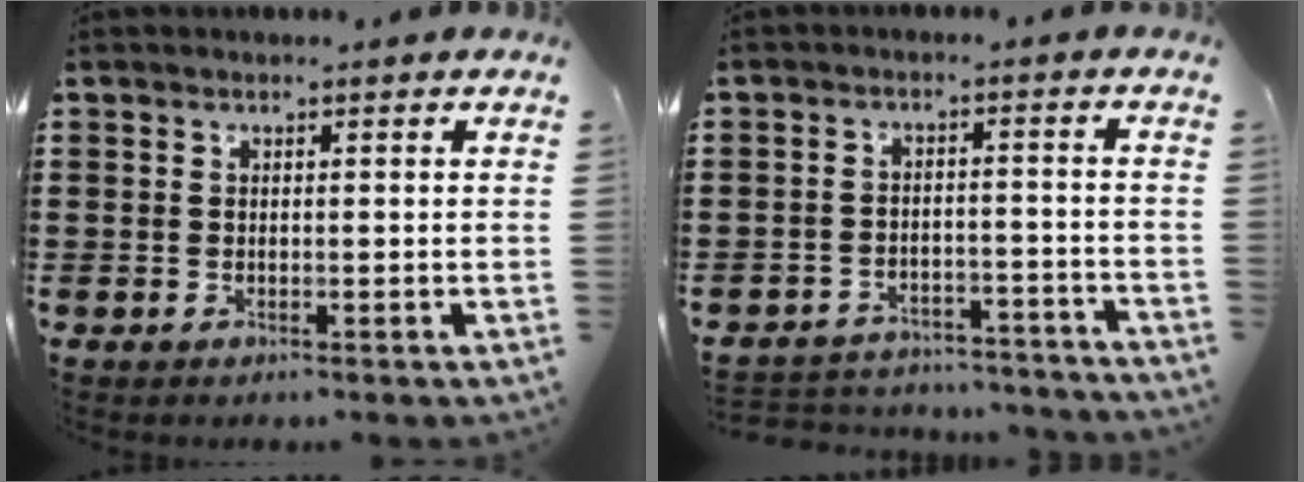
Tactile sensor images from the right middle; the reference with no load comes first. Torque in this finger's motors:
{"motor_torque": [0.47, -0.17, 0.22, 0.07]}